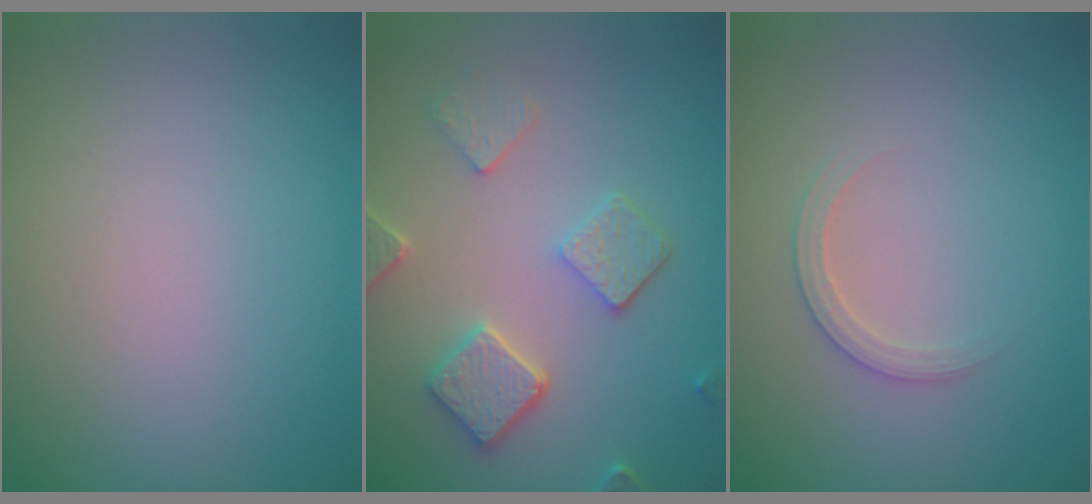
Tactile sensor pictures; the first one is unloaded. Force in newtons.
{"total": 4.4, "press": 3.7, "slide": 2.4}
{"total": 1.6, "press": 1.6, "slide": 0.1}